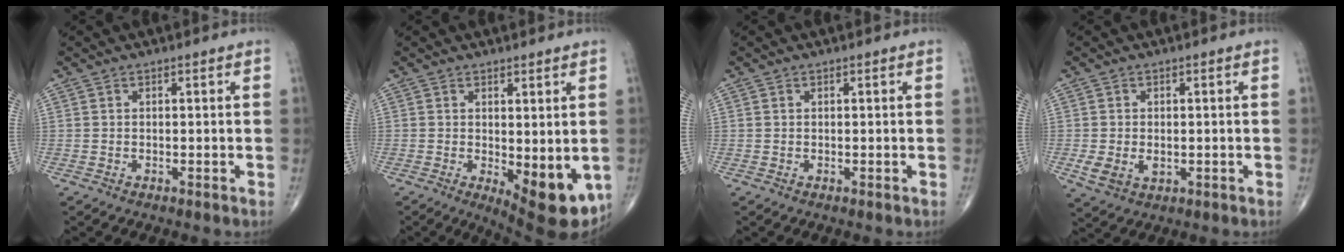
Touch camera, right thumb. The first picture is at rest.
{"total": 10.7, "force": [-2.0, 4.2, 9.6], "torque": [-0.110, -0.024, -0.013]}
{"total": 0.0}
{"total": 5.1, "force": [-0.9, 3.5, 3.6], "torque": [-0.067, -0.004, -0.007]}